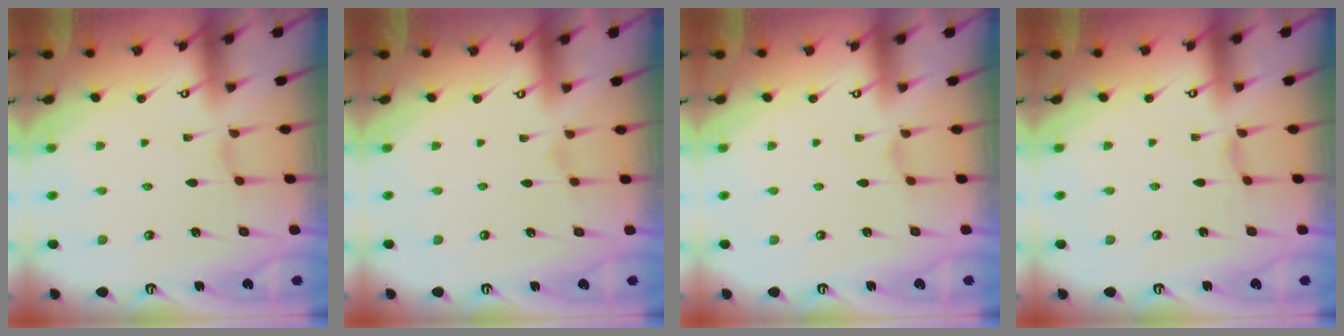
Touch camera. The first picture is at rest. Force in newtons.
{"total": 0.0}
{"total": 0.0}
{"total": 0.0}